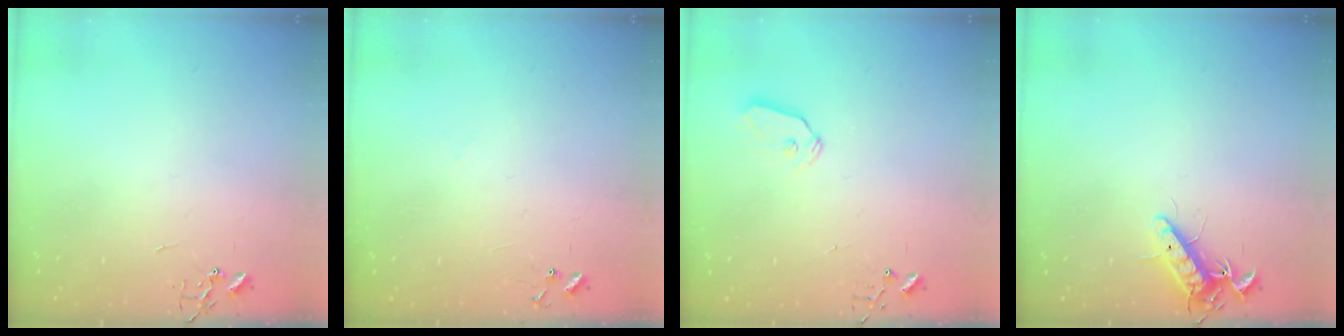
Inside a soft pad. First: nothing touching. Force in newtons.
{"total": 6.8, "press": 6.8, "slide": 0.6}
{"total": 6.3, "press": 6.3, "slide": 0.1}
{"total": 11.3, "press": 11.2, "slide": 1.5}